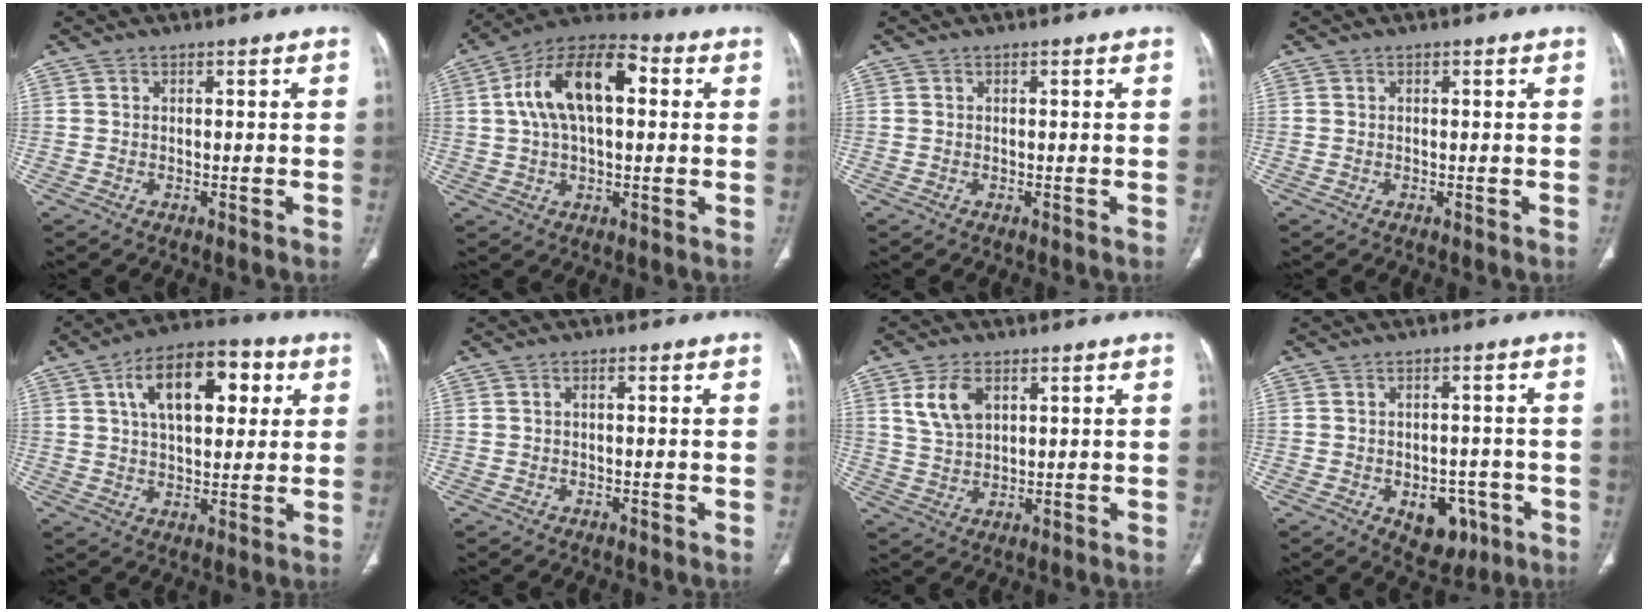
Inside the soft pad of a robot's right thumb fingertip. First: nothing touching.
{"total": 16.2, "force": [3.2, 8.4, 13.4], "torque": [-0.233, 0.031, 0.049]}
{"total": 0.0}
{"total": 0.0}
{"total": 15.8, "force": [5.3, 8.2, 12.4], "torque": [-0.167, 0.007, 0.081]}
{"total": 0.7, "force": [0.1, 0.3, 0.7], "torque": [-0.015, 0.002, 0.000]}
{"total": 6.8, "force": [2.9, 4.0, 4.7], "torque": [-0.084, -0.009, 0.067]}
{"total": 7.8, "force": [-3.0, 5.2, 4.9], "torque": [-0.032, 0.017, -0.027]}